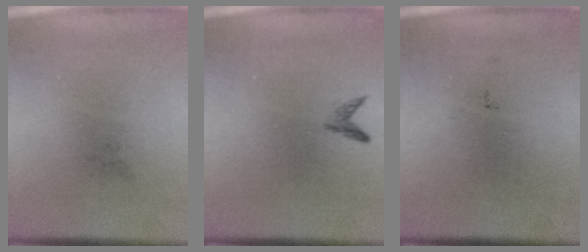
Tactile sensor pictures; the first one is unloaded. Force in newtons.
{"total": 0.8}
{"total": 0.0}